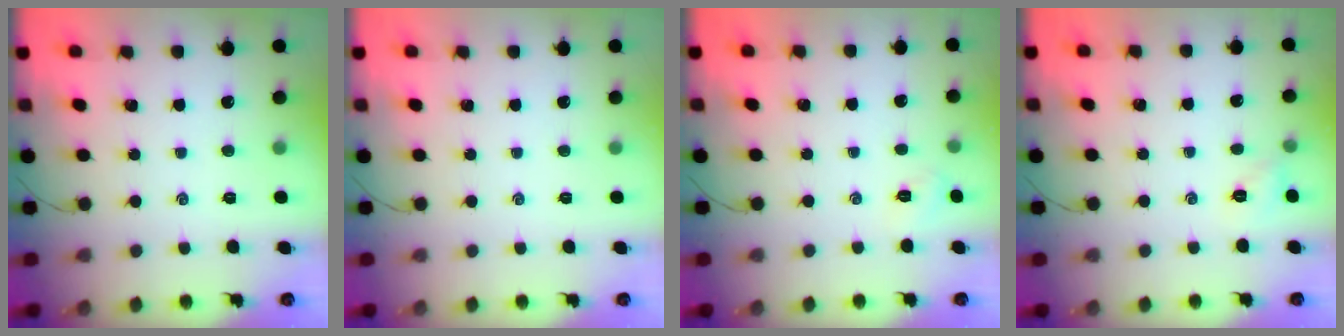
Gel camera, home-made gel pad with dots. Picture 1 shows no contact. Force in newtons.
{"total": 0.0}
{"total": 2.6, "press": 2.4, "slide": 0.8}
{"total": 3.3, "press": 3.3, "slide": 0.2}